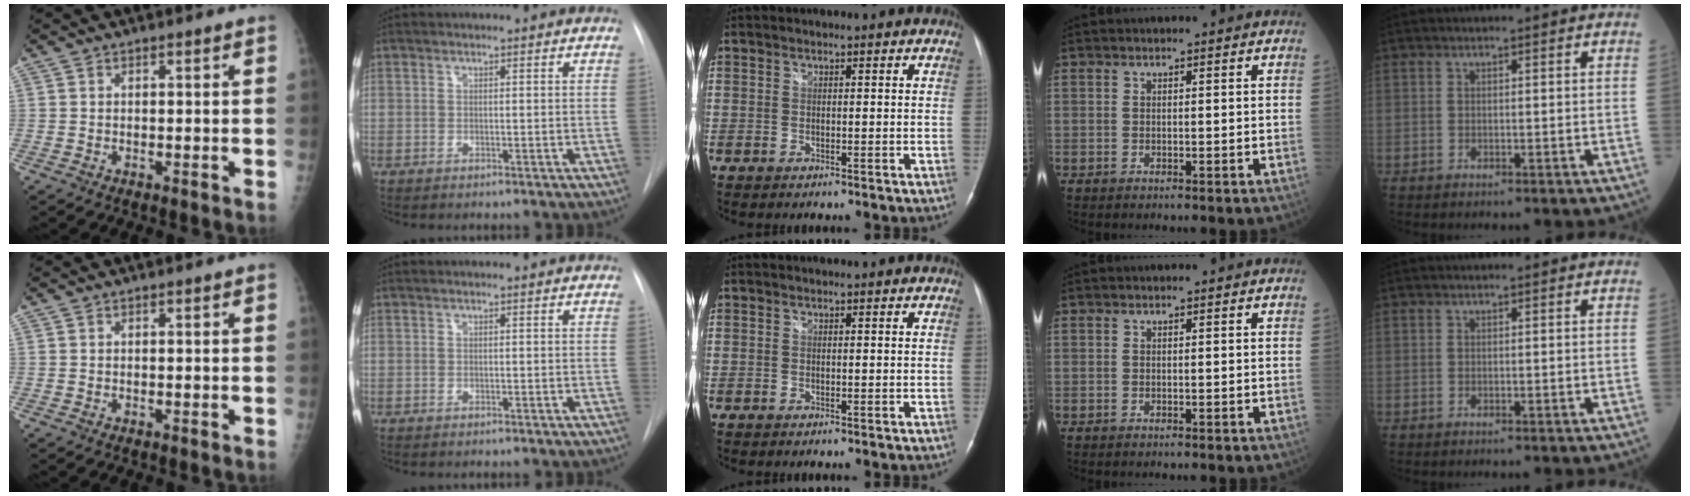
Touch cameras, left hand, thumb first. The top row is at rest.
{}